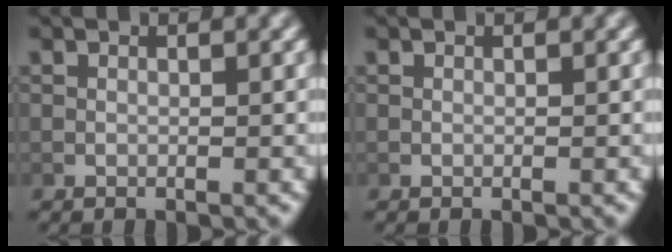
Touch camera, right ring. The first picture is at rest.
{"total": 0.0}